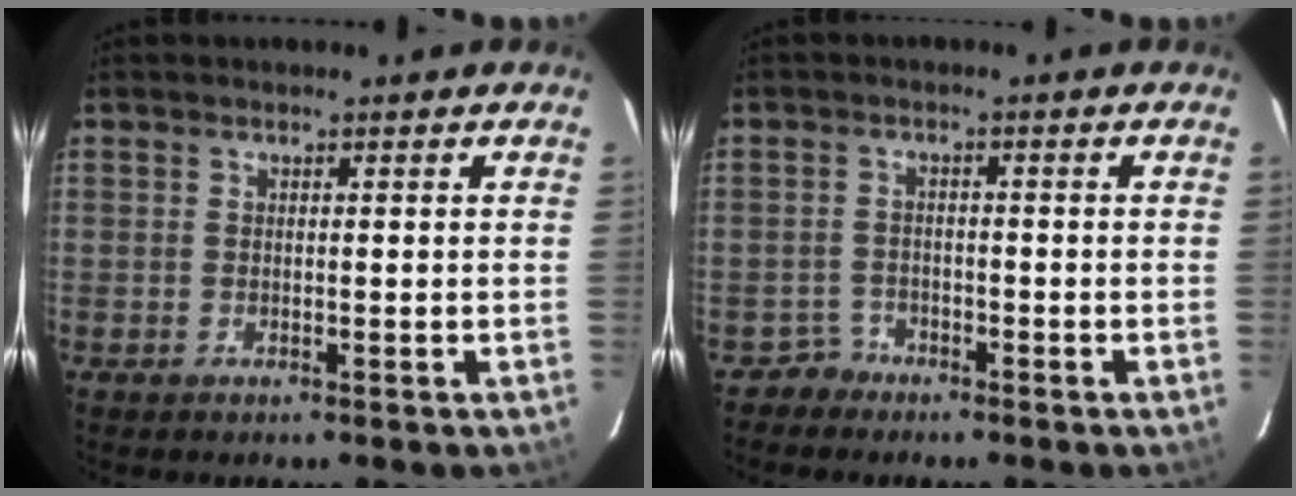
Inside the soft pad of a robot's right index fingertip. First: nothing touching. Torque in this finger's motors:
{"motor_torque": [0.12, -0.10, 0.01, 0.00]}